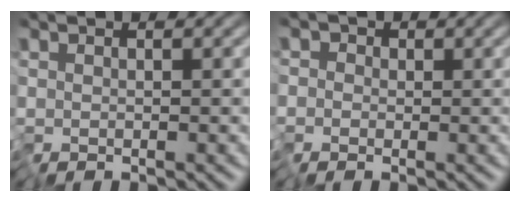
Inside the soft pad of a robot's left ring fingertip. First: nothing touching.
{"total": 1.5, "force": [-0.4, 1.4, 0.3], "torque": [0.016, 0.009, -0.013]}